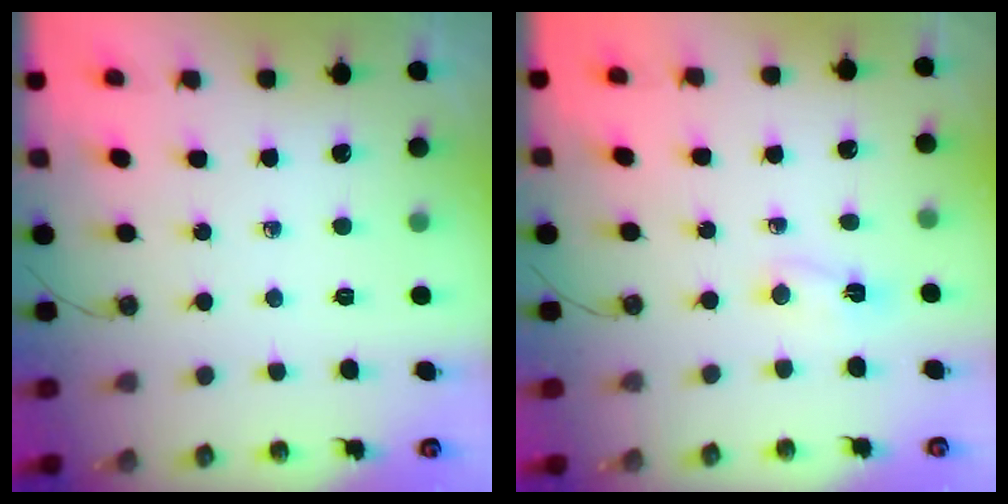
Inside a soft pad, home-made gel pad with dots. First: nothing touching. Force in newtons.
{"total": 3.1, "press": 3.1, "slide": 0.4}